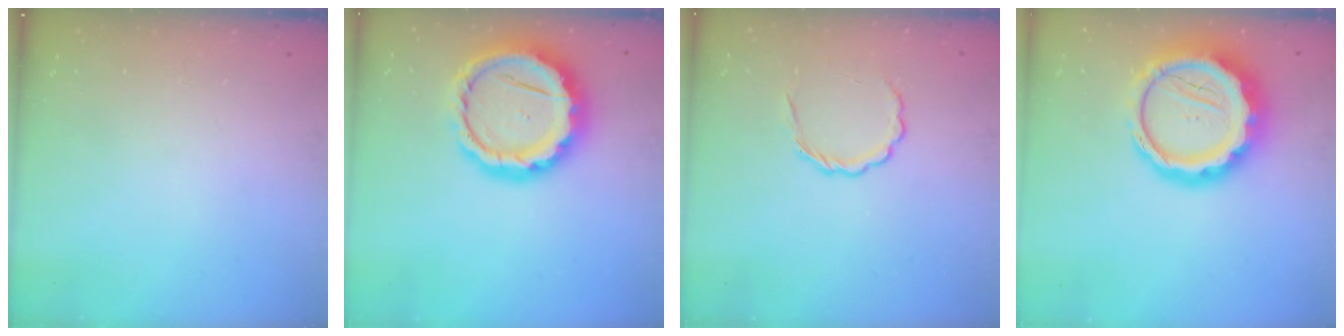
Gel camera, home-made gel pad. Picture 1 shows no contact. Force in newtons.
{"total": 18.3, "press": 17.9, "slide": 3.8}
{"total": 4.3, "press": 3.9, "slide": 1.6}
{"total": 16.7, "press": 16.4, "slide": 3.5}